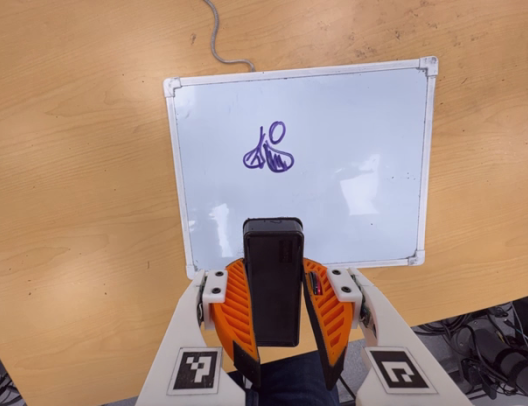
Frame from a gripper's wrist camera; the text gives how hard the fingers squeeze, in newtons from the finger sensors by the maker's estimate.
{"total": 10.3, "left": 8.2, "right": 12.4}